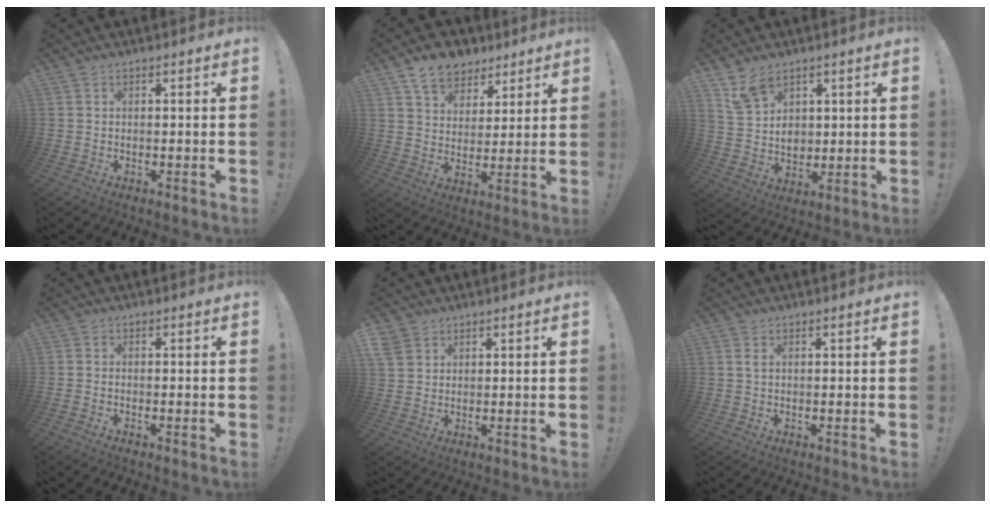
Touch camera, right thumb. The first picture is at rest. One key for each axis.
{"total": 10.0, "fx": 7.2, "fy": 6.4, "fz": 2.6, "tx": -0.045, "ty": -0.045, "tz": 0.141}
{"total": 9.4, "fx": 6.2, "fy": 6.5, "fz": 2.9, "tx": -0.052, "ty": -0.033, "tz": 0.124}
{"total": 1.1, "fx": -0.9, "fy": -0.3, "fz": 0.4, "tx": -0.012, "ty": 0.001, "tz": -0.015}
{"total": 3.8, "fx": 2.5, "fy": 2.6, "fz": 1.2, "tx": -0.013, "ty": -0.013, "tz": 0.048}
{"total": 1.0, "fx": 0.3, "fy": 0.3, "fz": 0.9, "tx": -0.024, "ty": 0.005, "tz": 0.005}